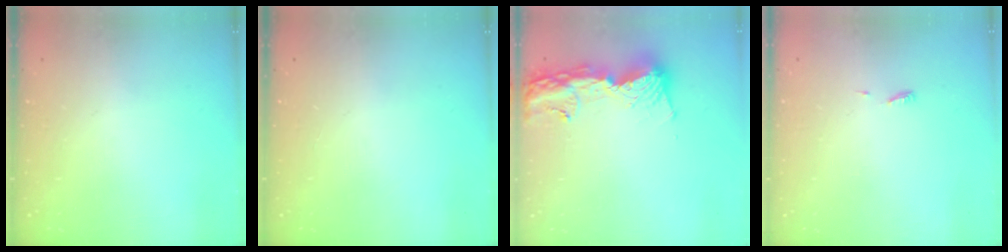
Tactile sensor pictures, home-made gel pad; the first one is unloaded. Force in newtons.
{"total": 0.0}
{"total": 13.9, "press": 13.8, "slide": 1.2}
{"total": 3.9, "press": 3.9, "slide": 0.6}